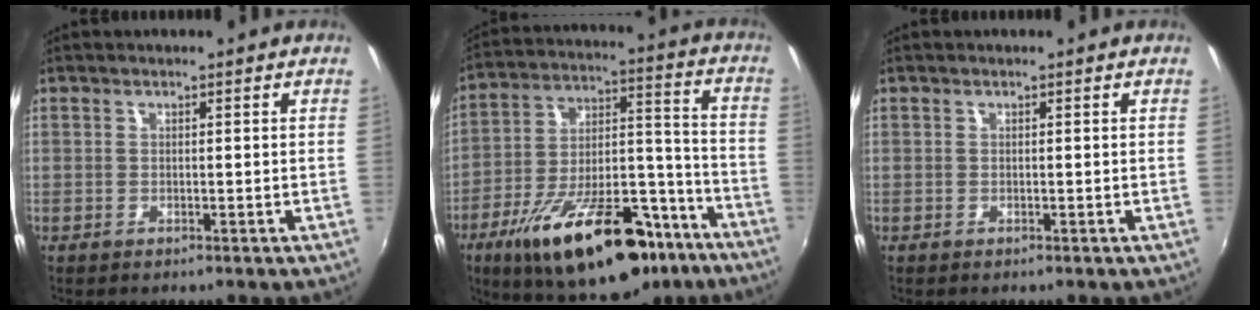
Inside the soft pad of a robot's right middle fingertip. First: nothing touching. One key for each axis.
{"total": 28.0, "fx": -17.5, "fy": 11.5, "fz": 18.6, "tx": -0.305, "ty": 0.002, "tz": -0.255}
{"total": 0.0}